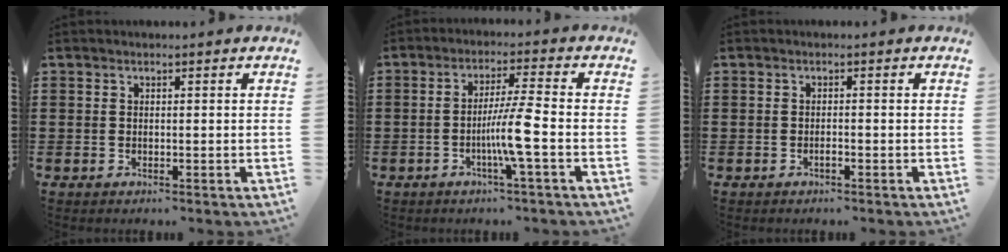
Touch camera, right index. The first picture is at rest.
{"total": 6.7, "force": [-2.1, -0.5, 6.3], "torque": [-0.115, -0.010, -0.043]}
{"total": 0.8, "force": [-0.5, 0.1, 0.6], "torque": [-0.012, -0.002, -0.008]}